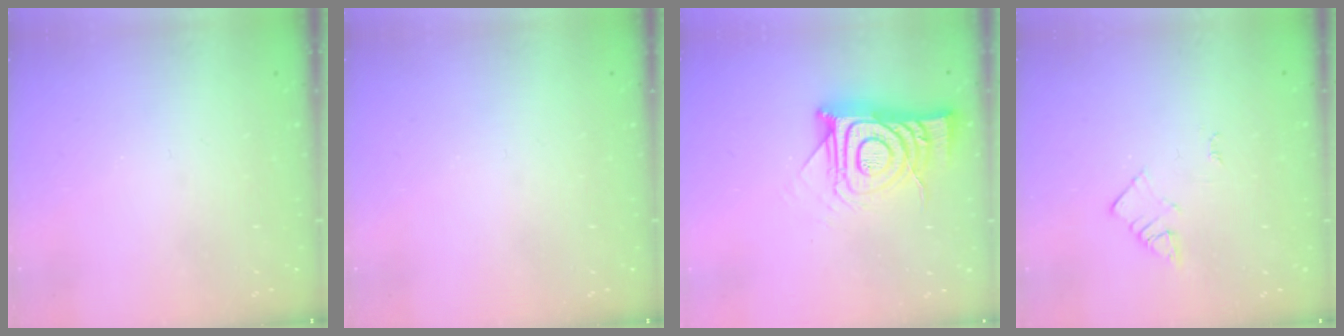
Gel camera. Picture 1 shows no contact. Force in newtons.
{"total": 0.0}
{"total": 16.1, "press": 16.1, "slide": 1.3}
{"total": 2.1, "press": 2.1, "slide": 0.3}